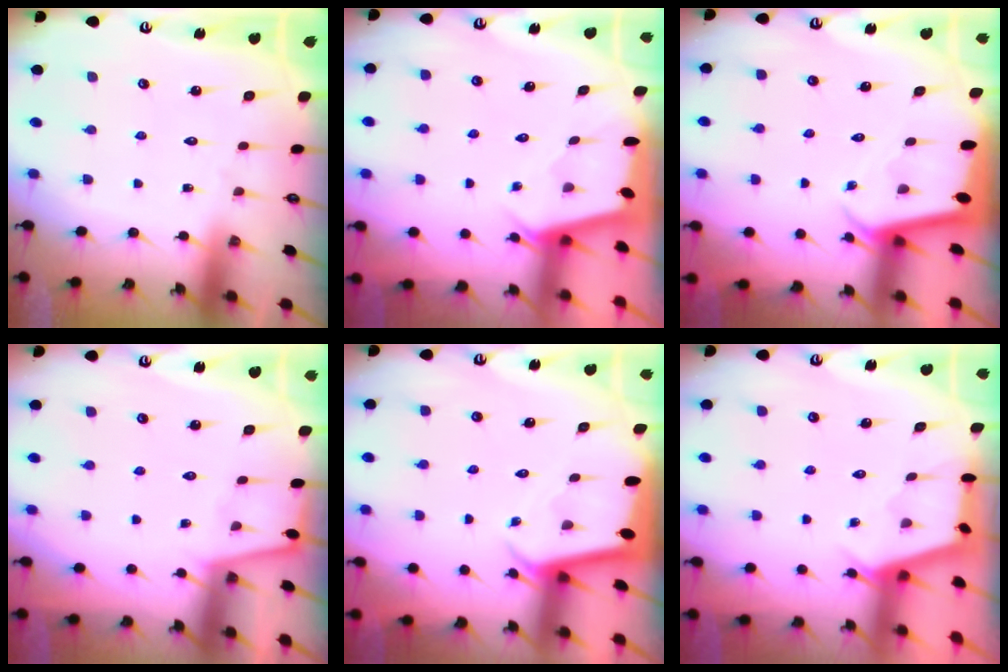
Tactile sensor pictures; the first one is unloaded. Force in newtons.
{"total": 2.0, "press": 2.0, "slide": 0.3}
{"total": 2.0, "press": 2.0, "slide": 0.1}
{"total": 1.7, "press": 1.6, "slide": 0.3}
{"total": 2.0, "press": 2.0, "slide": 0.1}
{"total": 2.9, "press": 2.8, "slide": 0.3}